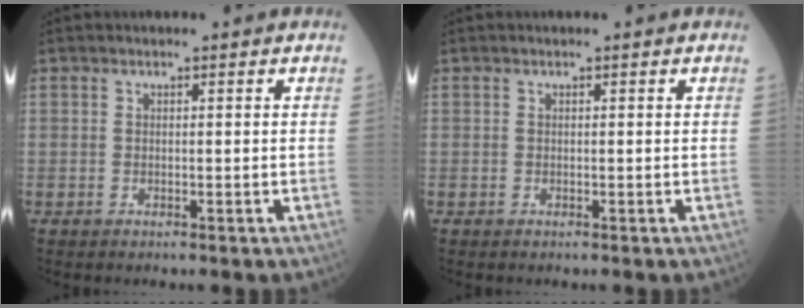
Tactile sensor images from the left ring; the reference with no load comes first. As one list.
[{"total": 0.0}]